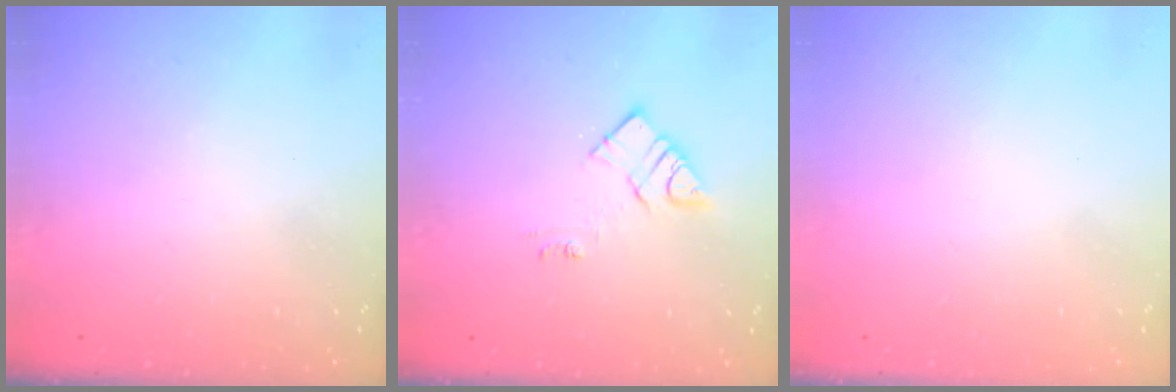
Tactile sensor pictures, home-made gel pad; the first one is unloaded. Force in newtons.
{"total": 8.7, "press": 8.7, "slide": 0.3}
{"total": 1.7, "press": 1.6, "slide": 0.1}